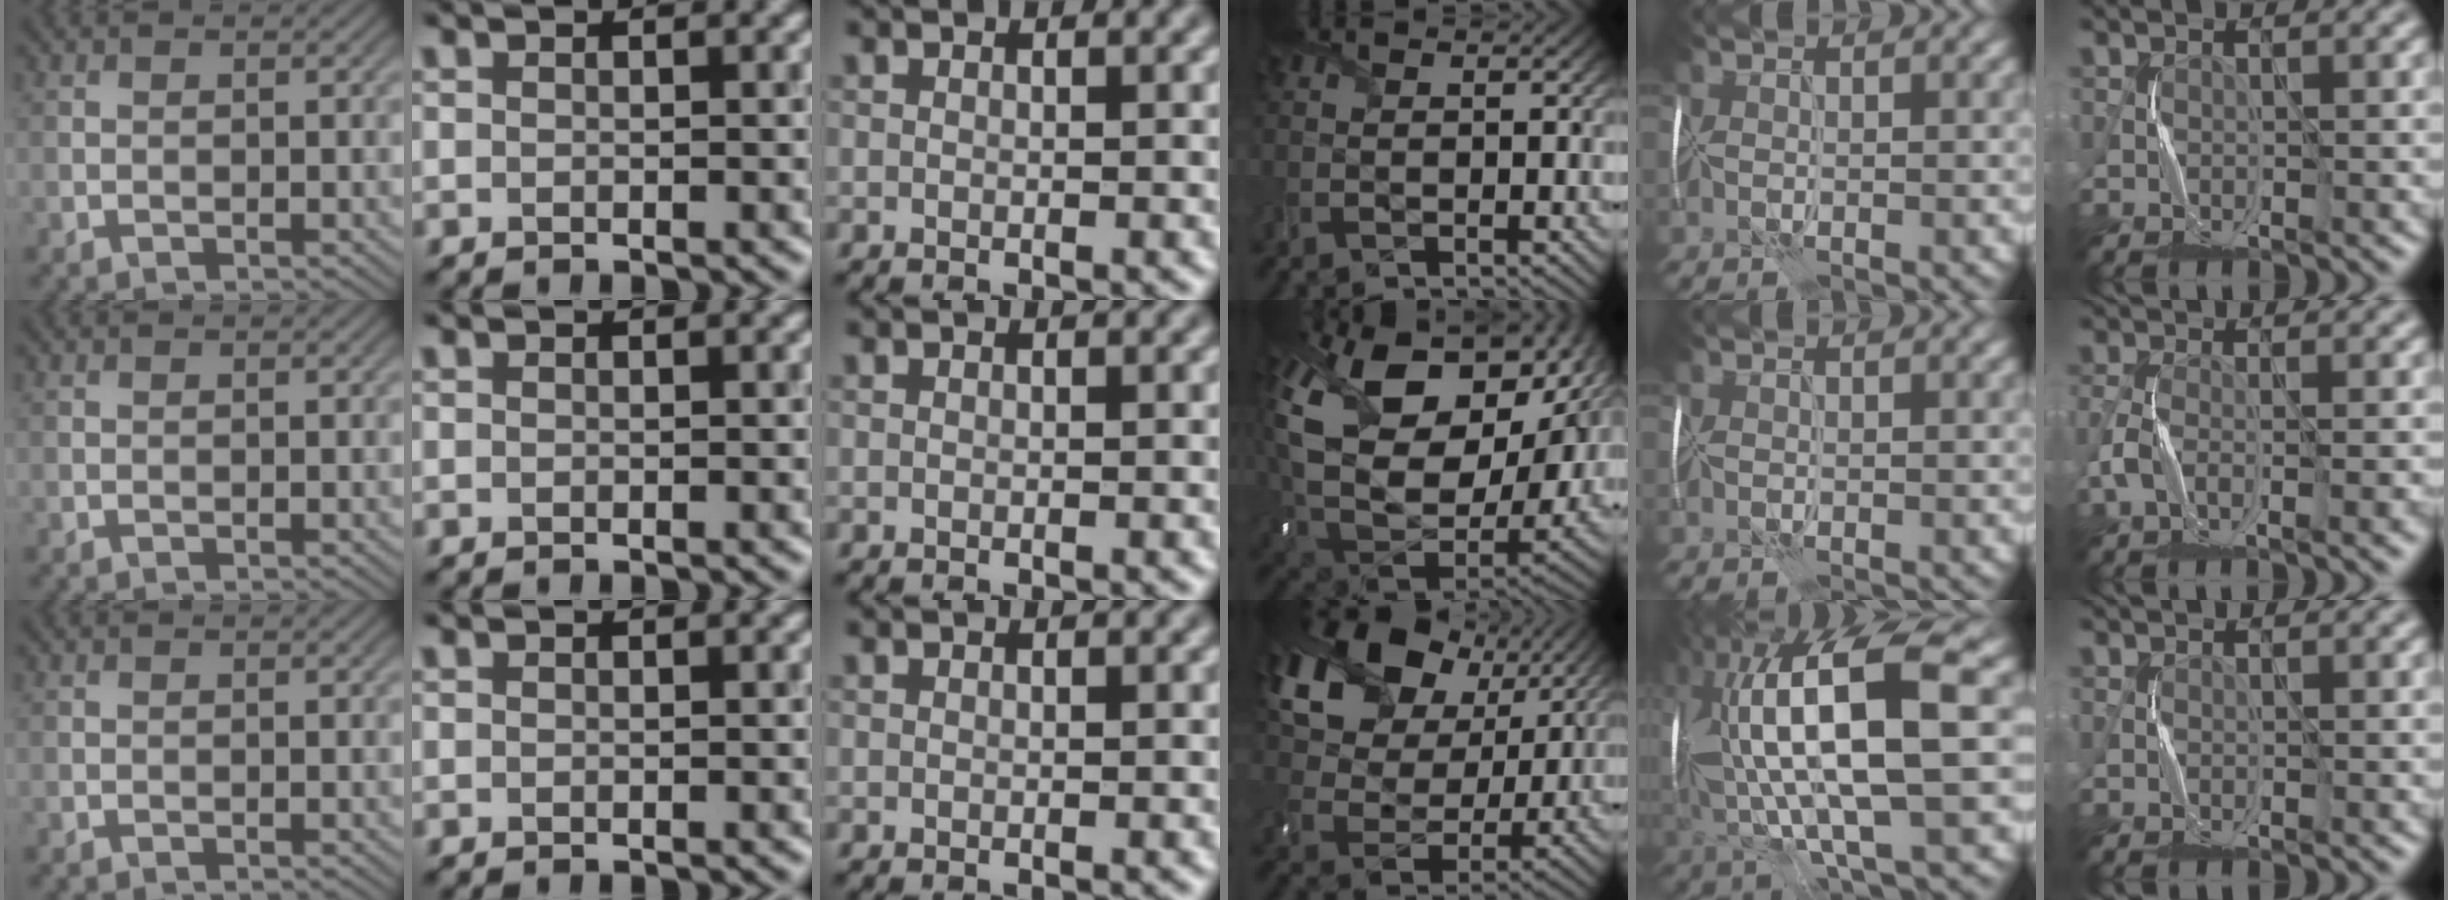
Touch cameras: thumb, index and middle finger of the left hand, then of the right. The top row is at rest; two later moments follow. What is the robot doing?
{"motion": "wrap", "object": "cellophane"}